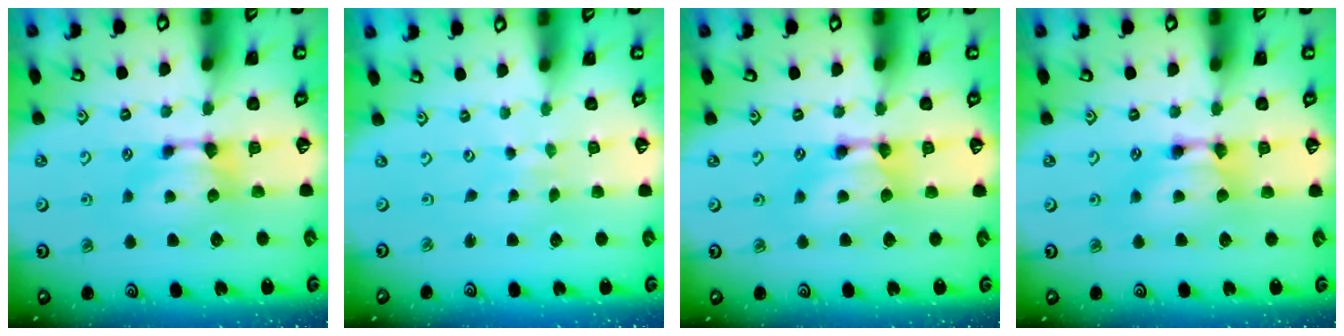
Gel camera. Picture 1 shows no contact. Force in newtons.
{"total": 5.6, "press": 5.6, "slide": 0.2}
{"total": 1.8, "press": 1.8, "slide": 0.1}
{"total": 1.7, "press": 1.7, "slide": 0.2}